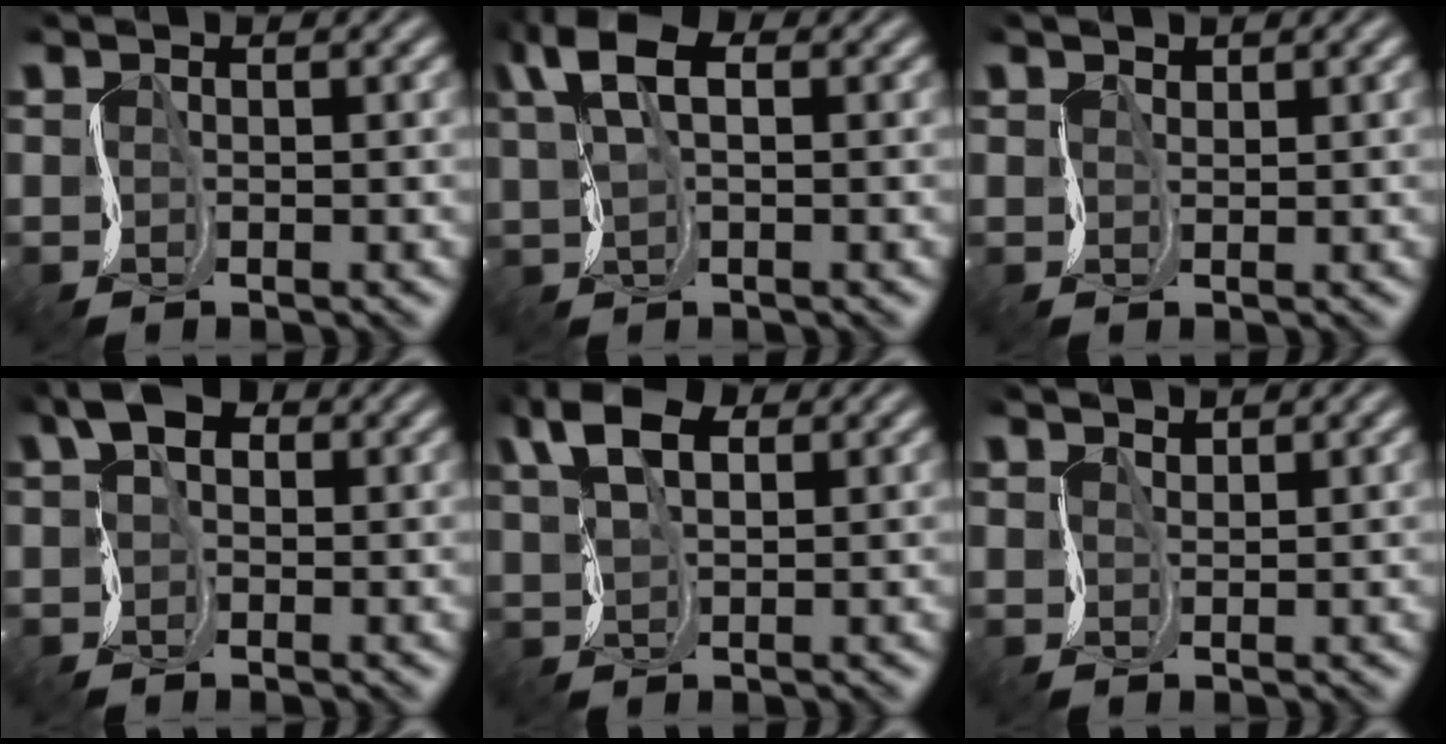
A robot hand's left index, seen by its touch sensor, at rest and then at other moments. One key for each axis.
{"total": 5.8, "fx": 1.4, "fy": 3.1, "fz": 4.8, "tx": -0.111, "ty": 0.013, "tz": 0.017}
{"total": 1.1, "fx": 0.8, "fy": 0.5, "fz": 0.6, "tx": -0.014, "ty": -0.004, "tz": 0.017}
{"total": 4.5, "fx": 0.9, "fy": 3.0, "fz": 3.2, "tx": -0.065, "ty": 0.013, "tz": -0.001}
{"total": 5.6, "fx": 2.0, "fy": 3.2, "fz": 4.2, "tx": -0.107, "ty": 0.011, "tz": 0.029}
{"total": 1.4, "fx": 1.0, "fy": 0.6, "fz": 0.8, "tx": -0.020, "ty": -0.001, "tz": 0.017}